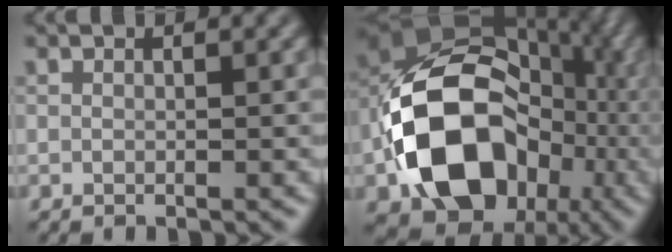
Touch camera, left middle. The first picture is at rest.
{"total": 16.6, "force": [-3.9, 12.1, 10.7], "torque": [-0.175, -0.004, -0.078]}